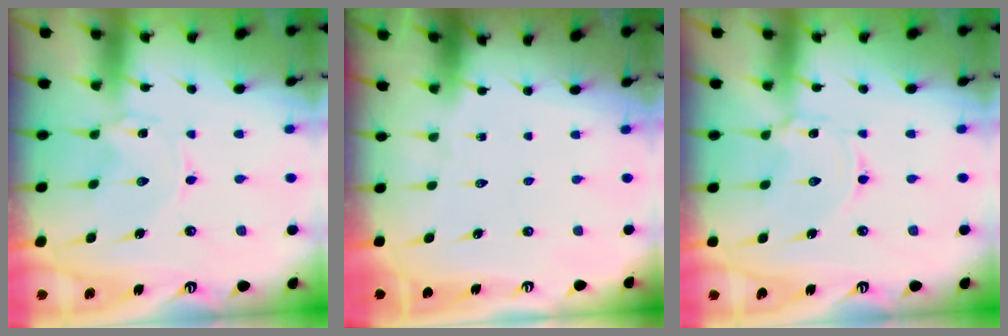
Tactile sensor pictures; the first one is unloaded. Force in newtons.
{"total": 0.0}
{"total": 1.6, "press": 1.6, "slide": 0.3}